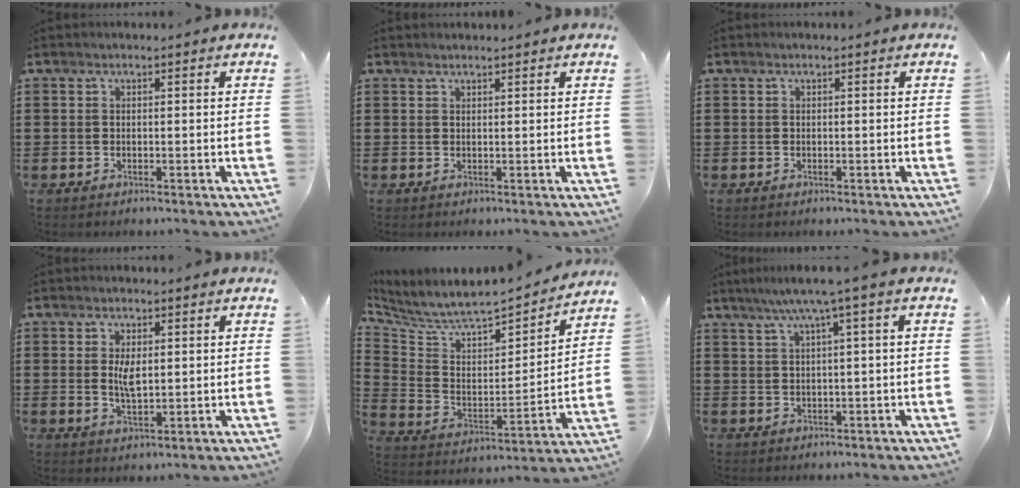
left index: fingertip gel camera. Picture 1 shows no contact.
{"total": 0.8, "force": [0.8, 0.0, 0.2], "torque": [-0.006, -0.002, 0.016]}
{"total": 0.0}
{"total": 3.8, "force": [0.7, 1.5, 3.4], "torque": [-0.070, 0.005, 0.011]}
{"total": 5.8, "force": [5.4, 1.3, 1.8], "torque": [-0.069, -0.055, 0.086]}
{"total": 4.1, "force": [1.5, -0.4, 3.8], "torque": [-0.077, -0.003, 0.021]}